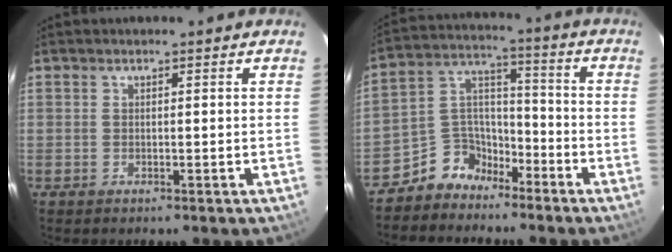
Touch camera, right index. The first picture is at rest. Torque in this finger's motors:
{"motor_torque": [0.16, -0.35, 0.01, -0.10]}